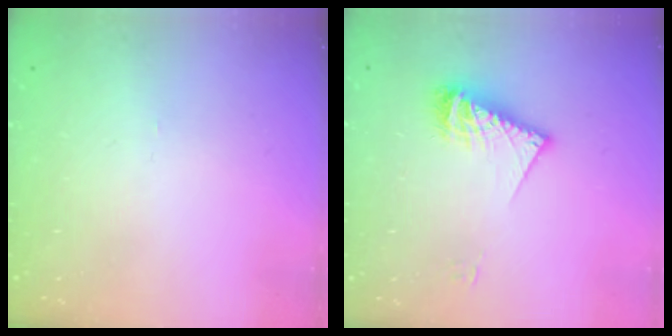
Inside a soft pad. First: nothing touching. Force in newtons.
{"total": 10.1, "press": 10.0, "slide": 0.5}